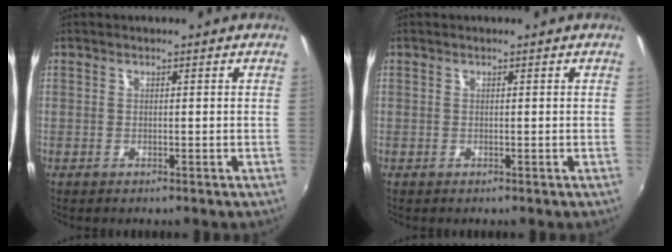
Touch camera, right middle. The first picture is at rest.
{"total": 0.0}